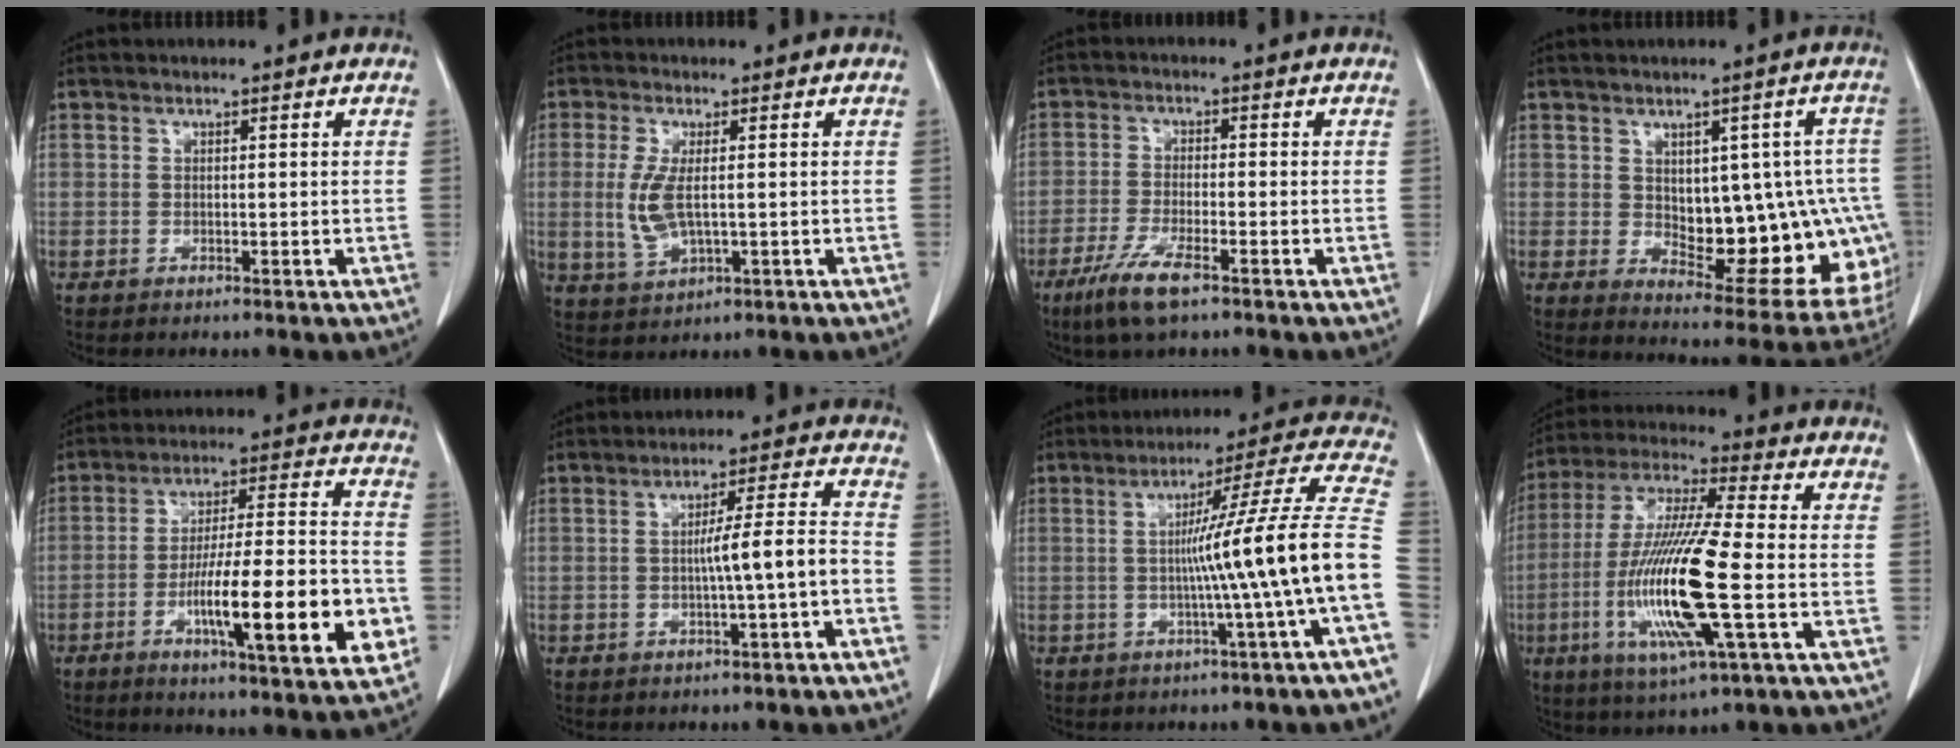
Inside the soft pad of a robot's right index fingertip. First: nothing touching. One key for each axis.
{"total": 5.6, "fx": -0.1, "fy": 1.8, "fz": 5.3, "tx": -0.125, "ty": -0.011, "tz": 0.004}
{"total": 6.7, "fx": -4.3, "fy": 0.9, "fz": 5.1, "tx": -0.111, "ty": -0.015, "tz": -0.078}
{"total": 17.6, "fx": -0.9, "fy": 8.3, "fz": 15.5, "tx": -0.142, "ty": 0.018, "tz": 0.016}
{"total": 18.7, "fx": -5.8, "fy": 2.2, "fz": 17.6, "tx": -0.259, "ty": -0.001, "tz": -0.085}
{"total": 6.3, "fx": -1.7, "fy": -0.5, "fz": 6.0, "tx": -0.092, "ty": 0.014, "tz": -0.023}
{"total": 15.5, "fx": -2.7, "fy": -3.0, "fz": 15.0, "tx": -0.199, "ty": 0.011, "tz": -0.044}
{"total": 17.8, "fx": -3.7, "fy": 1.1, "fz": 17.3, "tx": -0.361, "ty": -0.015, "tz": -0.072}